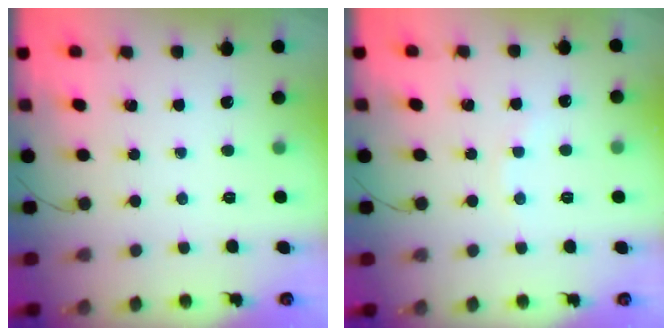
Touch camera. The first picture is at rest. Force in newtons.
{"total": 3.0, "press": 2.9, "slide": 0.9}